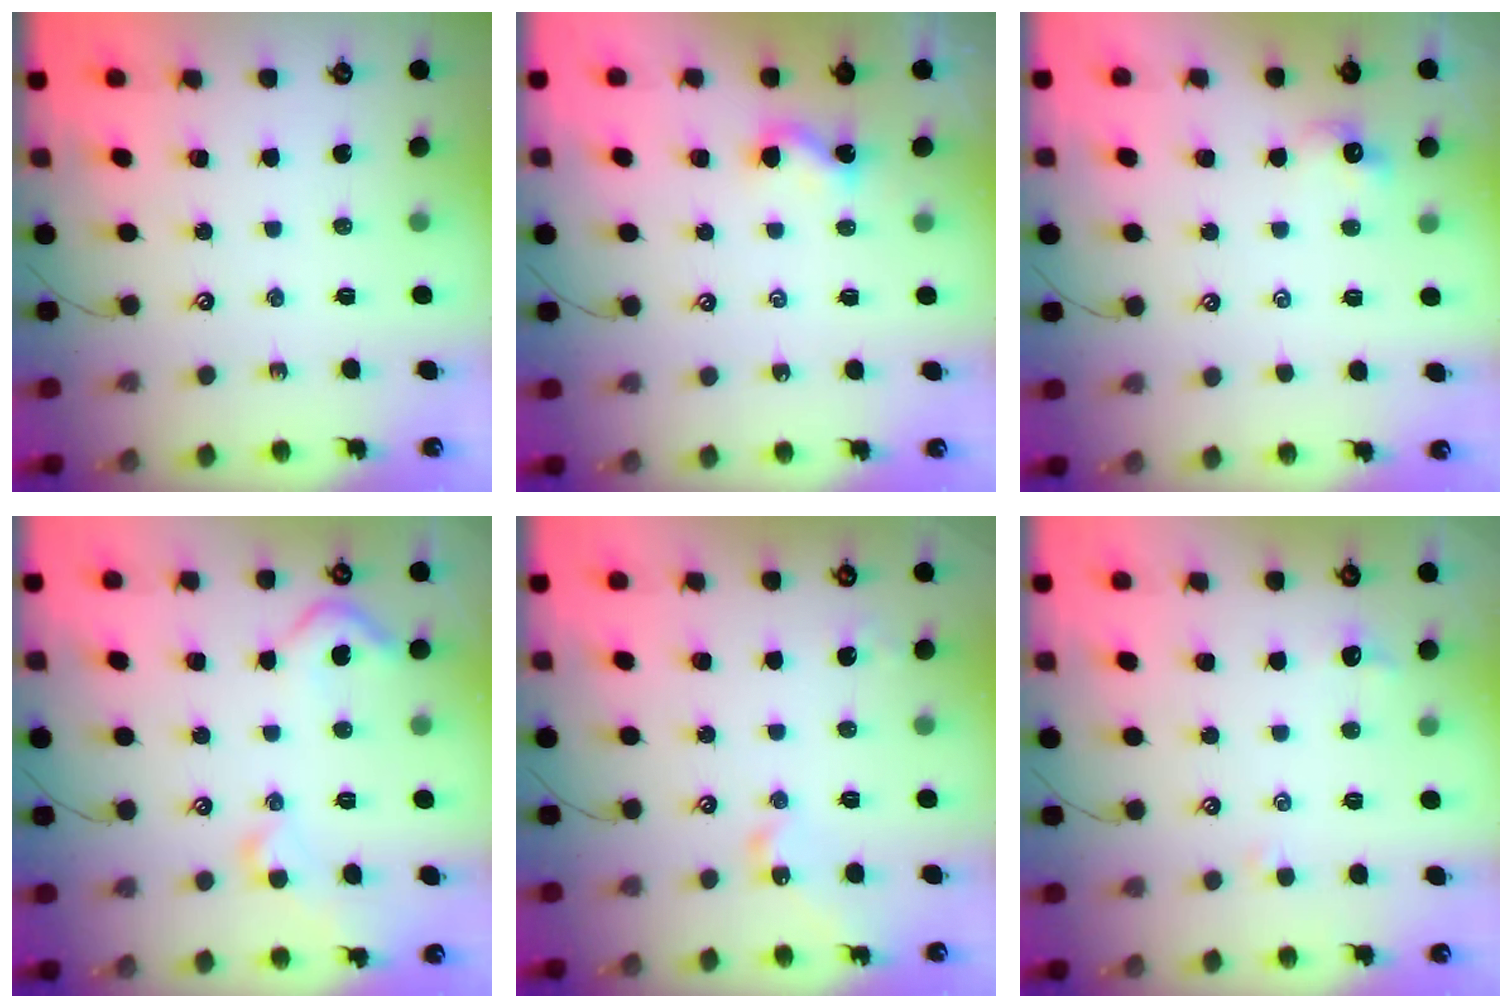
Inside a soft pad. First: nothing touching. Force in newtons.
{"total": 2.7, "press": 2.7, "slide": 0.3}
{"total": 2.3, "press": 2.2, "slide": 0.4}
{"total": 5.6, "press": 5.6, "slide": 0.5}
{"total": 6.3, "press": 6.3, "slide": 0.4}
{"total": 0.6, "press": 0.2, "slide": 0.6}